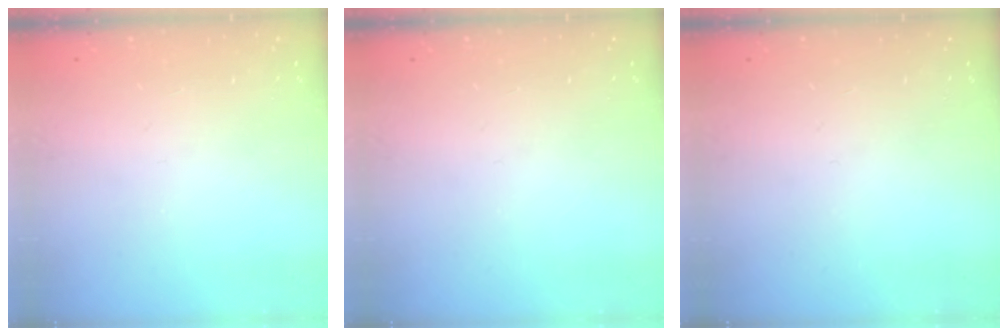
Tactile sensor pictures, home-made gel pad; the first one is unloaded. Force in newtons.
{"total": 0.0}
{"total": 0.0}